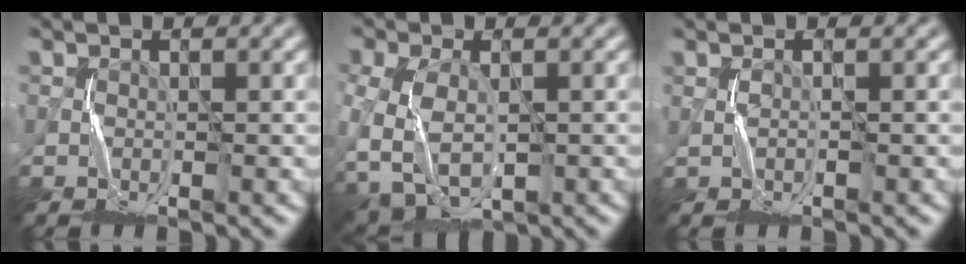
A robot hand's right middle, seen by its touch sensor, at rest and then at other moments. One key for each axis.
{"total": 6.0, "fx": -1.8, "fy": 4.0, "fz": 4.1, "tx": -0.114, "ty": -0.024, "tz": -0.028}
{"total": 0.8, "fx": -0.3, "fy": -0.2, "fz": -0.7, "tx": 0.011, "ty": 0.004, "tz": -0.004}